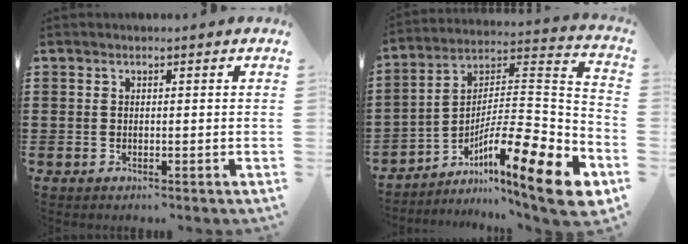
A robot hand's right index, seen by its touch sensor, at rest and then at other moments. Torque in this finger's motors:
{"motor_torque": [0.75, -0.66, 0.71, 0.16]}